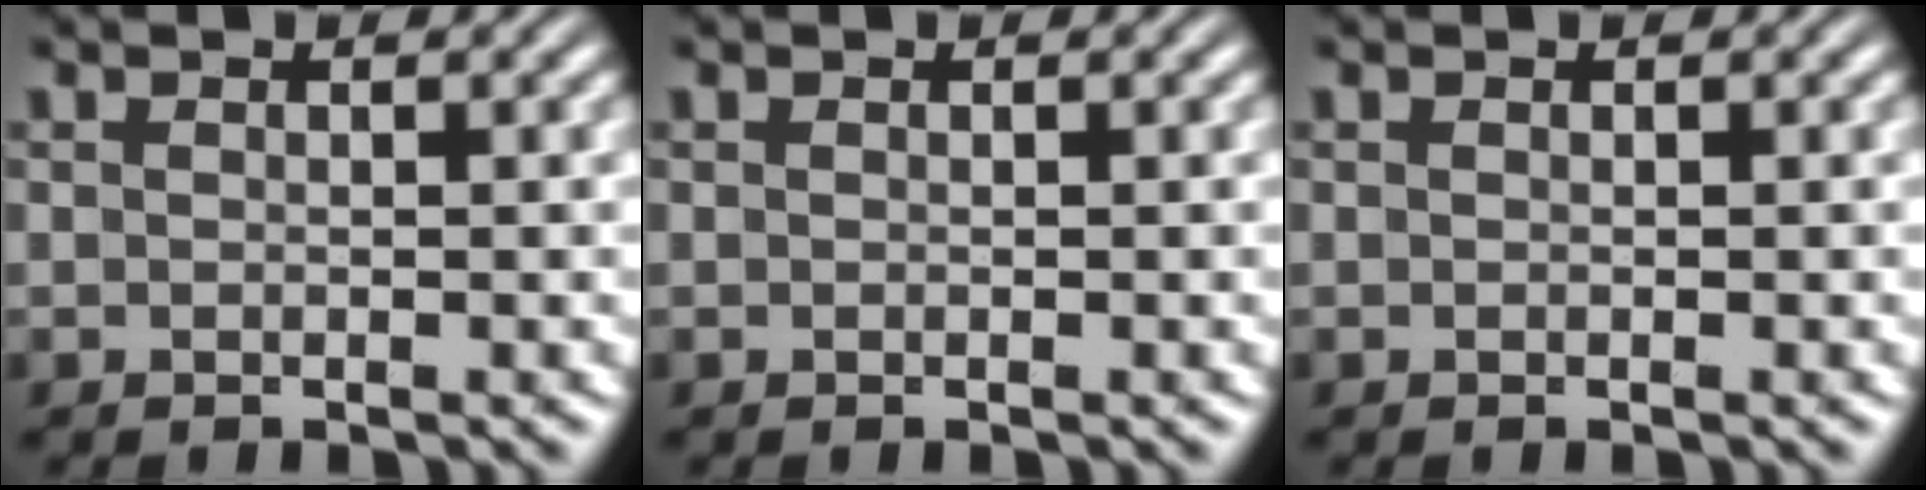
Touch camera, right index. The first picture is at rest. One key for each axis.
{"total": 0.0}
{"total": 0.0}